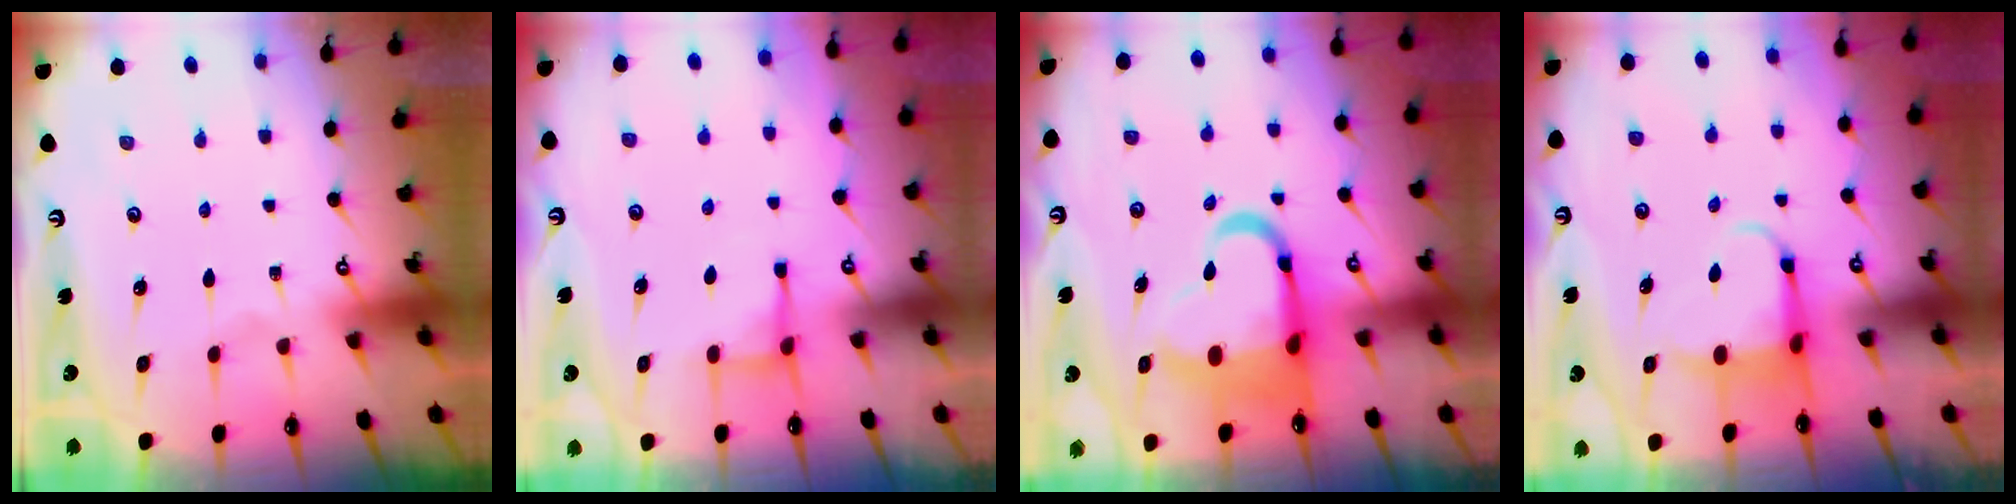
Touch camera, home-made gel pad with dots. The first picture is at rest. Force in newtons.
{"total": 3.7, "press": 3.7, "slide": 0.6}
{"total": 12.1, "press": 11.9, "slide": 2.5}
{"total": 4.5, "press": 4.3, "slide": 1.3}